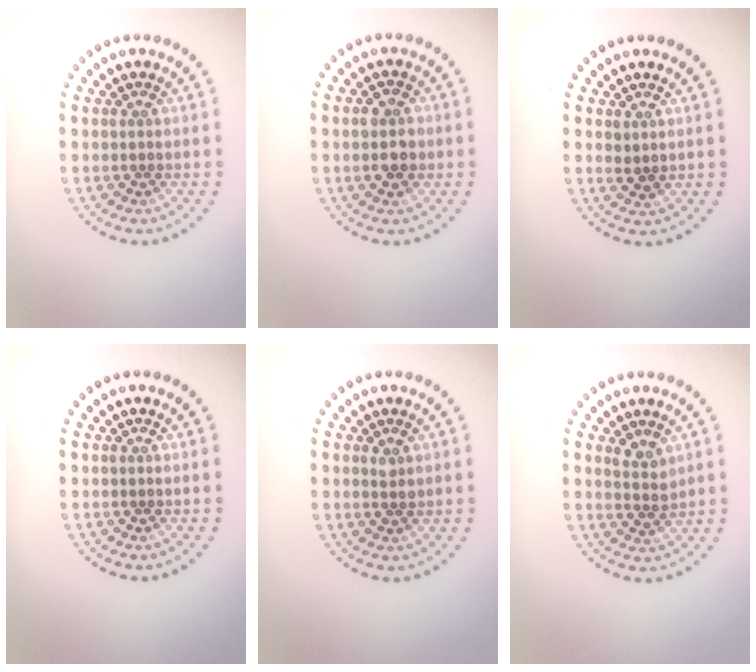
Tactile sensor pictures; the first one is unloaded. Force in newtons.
{"total": 3.3, "press": 3.3, "slide": 0.1}
{"total": 0.9, "press": 0.8, "slide": 0.3}
{"total": 0.0}
{"total": 0.9, "press": 0.9, "slide": 0.2}
{"total": 1.8, "press": 1.4, "slide": 1.1}